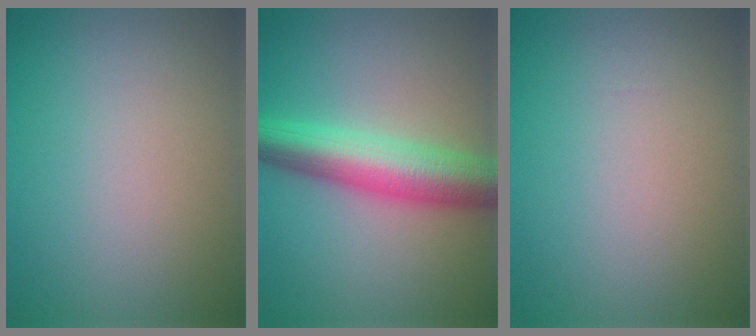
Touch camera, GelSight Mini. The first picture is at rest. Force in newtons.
{"total": 7.4, "press": 7.4, "slide": 0.2}
{"total": 0.0}